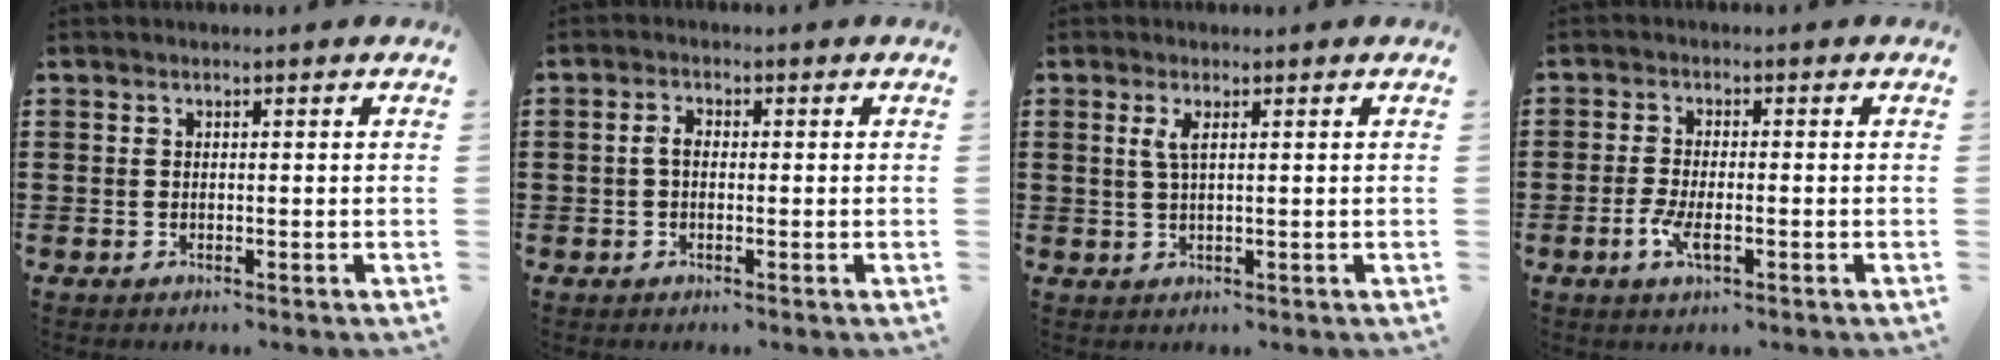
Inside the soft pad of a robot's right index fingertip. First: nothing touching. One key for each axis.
{"total": 2.1, "fx": -0.1, "fy": 1.2, "fz": 1.8, "tx": -0.043, "ty": 0.002, "tz": -0.006}
{"total": 2.1, "fx": 0.7, "fy": 0.3, "fz": 2.0, "tx": -0.042, "ty": 0.002, "tz": 0.011}
{"total": 3.7, "fx": -1.5, "fy": 1.2, "fz": 3.1, "tx": -0.074, "ty": -0.005, "tz": -0.033}